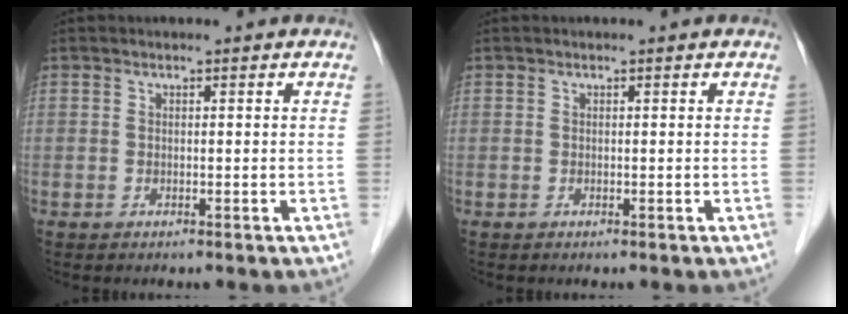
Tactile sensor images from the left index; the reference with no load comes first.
{"total": 0.0}